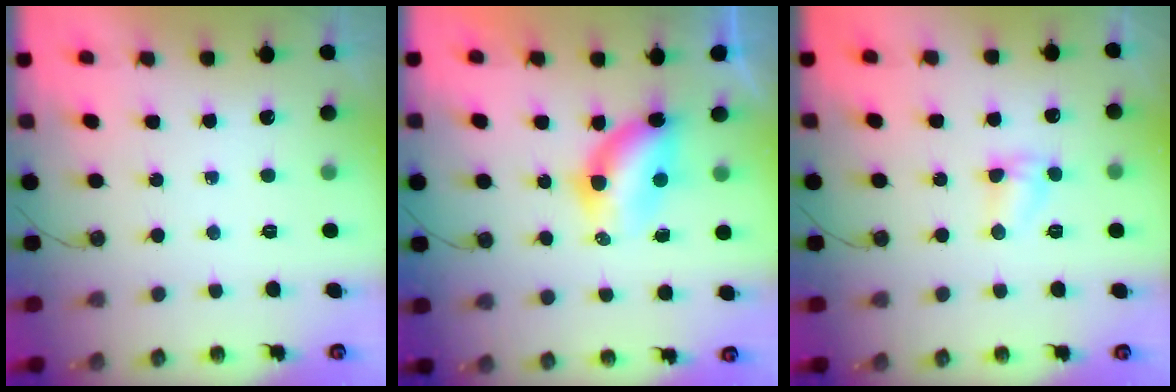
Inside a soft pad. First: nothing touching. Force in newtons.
{"total": 7.9, "press": 6.9, "slide": 3.8}
{"total": 4.1, "press": 4.1, "slide": 0.5}